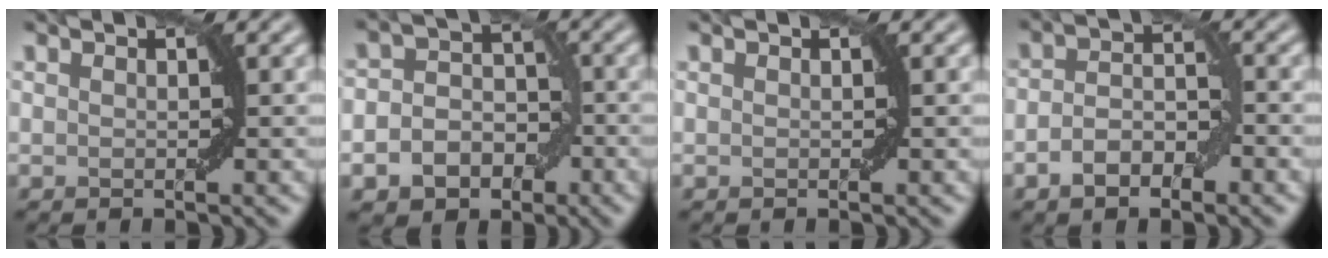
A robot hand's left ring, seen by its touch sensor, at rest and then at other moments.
{"total": 6.2, "force": [-2.3, 5.0, 2.7], "torque": [-0.016, 0.002, -0.050]}
{"total": 0.0}
{"total": 3.6, "force": [-1.6, 1.8, 2.7], "torque": [-0.050, 0.006, -0.030]}